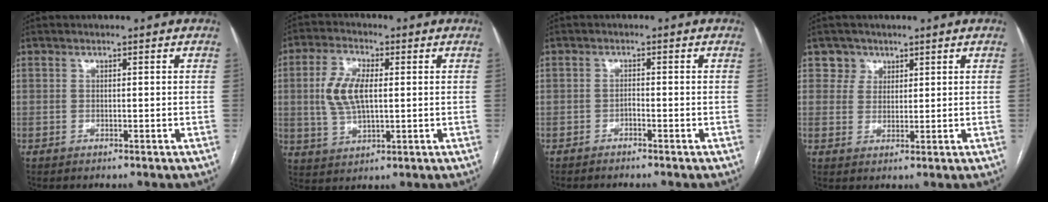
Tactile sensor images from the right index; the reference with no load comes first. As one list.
[{"total": 8.4, "force": [0.9, 3.7, 7.5], "torque": [-0.167, 0.011, 0.022]}, {"total": 1.7, "force": [-1.5, 0.0, 0.8], "torque": [-0.007, 0.003, -0.024]}, {"total": 3.1, "force": [1.8, 2.5, -0.5], "torque": [0.020, 0.003, 0.027]}]